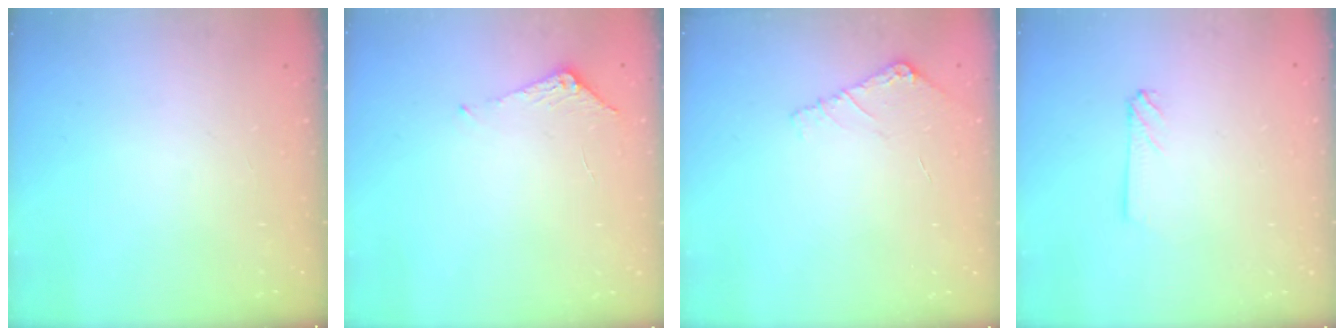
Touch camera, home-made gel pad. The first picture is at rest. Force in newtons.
{"total": 7.2, "press": 7.2, "slide": 0.7}
{"total": 4.0, "press": 4.0, "slide": 0.6}
{"total": 2.2, "press": 2.2, "slide": 0.3}